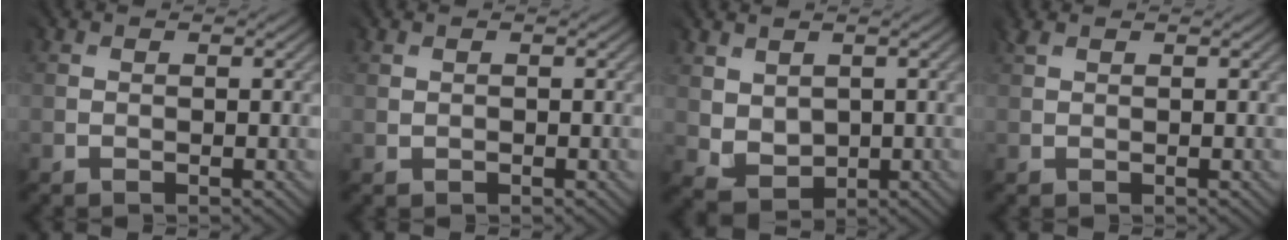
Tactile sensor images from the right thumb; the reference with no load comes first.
{"total": 0.5, "force": [0.5, 0.2, -0.2], "torque": [0.001, -0.001, 0.013]}
{"total": 2.6, "force": [1.4, 2.2, 0.4], "torque": [-0.040, -0.009, 0.031]}
{"total": 1.9, "force": [1.2, 0.8, 1.3], "torque": [-0.036, 0.007, 0.021]}